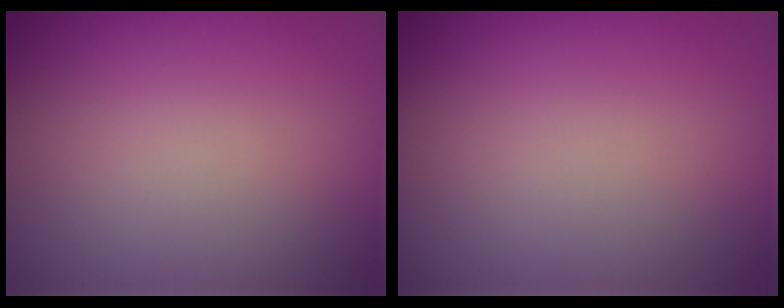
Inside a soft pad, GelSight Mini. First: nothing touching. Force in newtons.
{"total": 0.0}